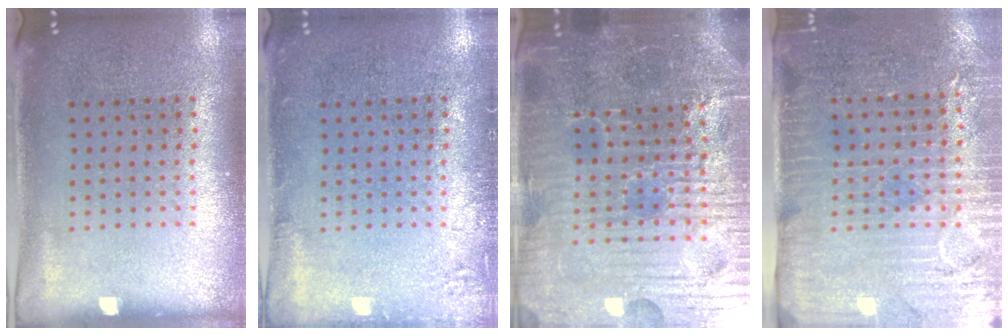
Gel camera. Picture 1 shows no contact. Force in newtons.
{"total": 1.5, "press": 1.4, "slide": 0.3}
{"total": 6.3, "press": 5.8, "slide": 2.5}
{"total": 3.3, "press": 3.0, "slide": 1.5}